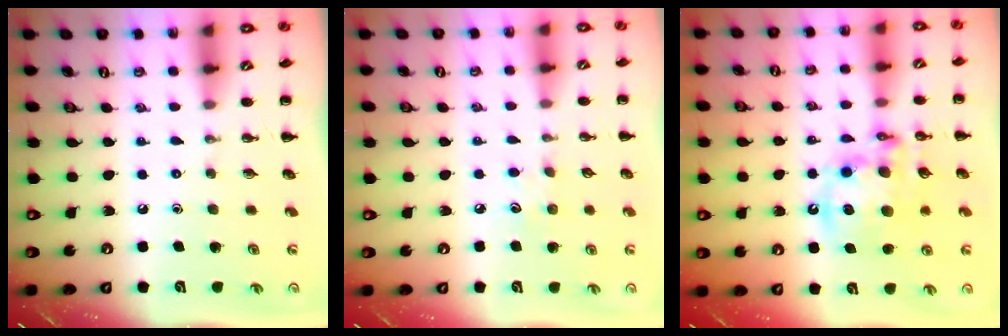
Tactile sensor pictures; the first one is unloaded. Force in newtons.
{"total": 4.8, "press": 4.6, "slide": 1.4}
{"total": 14.6, "press": 14.1, "slide": 3.6}